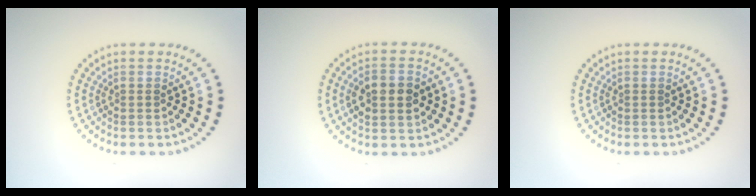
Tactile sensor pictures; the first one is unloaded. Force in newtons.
{"total": 3.6, "press": 3.6, "slide": 0.1}
{"total": 0.0}